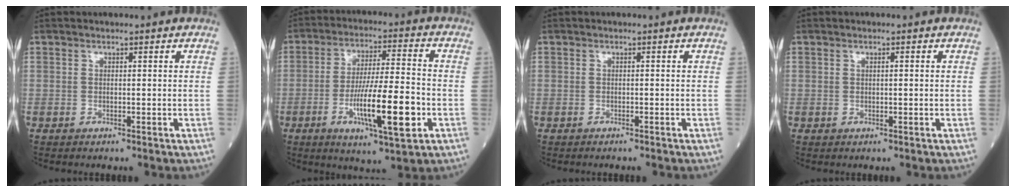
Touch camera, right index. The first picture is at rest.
{"total": 13.3, "force": [-4.1, 1.5, 12.6], "torque": [-0.218, -0.011, -0.067]}
{"total": 1.5, "force": [-1.4, 0.1, 0.5], "torque": [-0.009, -0.001, -0.017]}
{"total": 0.5, "force": [0.1, 0.0, 0.5], "torque": [-0.010, 0.001, 0.002]}